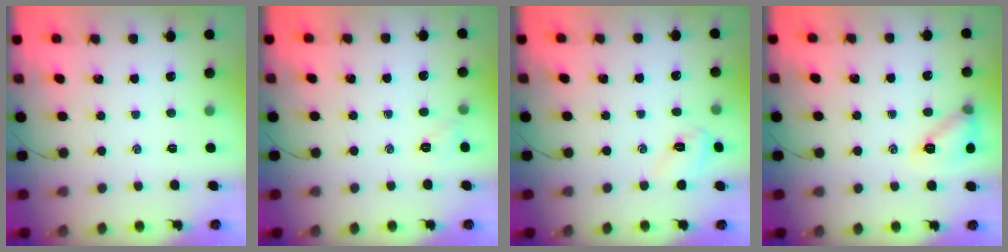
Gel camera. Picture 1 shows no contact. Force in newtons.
{"total": 3.8, "press": 3.6, "slide": 1.2}
{"total": 4.8, "press": 4.6, "slide": 1.2}
{"total": 10.9, "press": 10.9, "slide": 0.6}